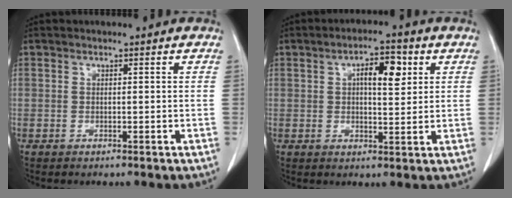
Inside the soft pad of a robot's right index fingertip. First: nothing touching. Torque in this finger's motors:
{"motor_torque": [0.39, 0.37, 0.39, 0.05]}